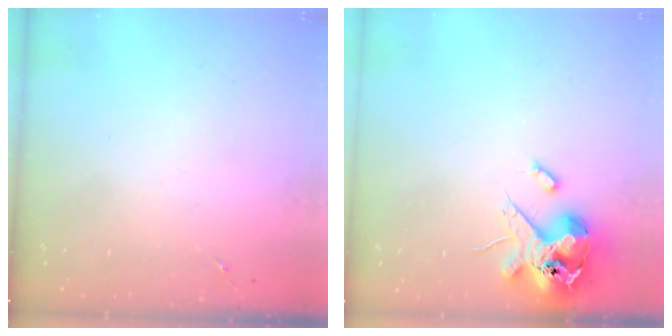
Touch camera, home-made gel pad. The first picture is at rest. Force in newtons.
{"total": 14.2, "press": 14.0, "slide": 2.4}